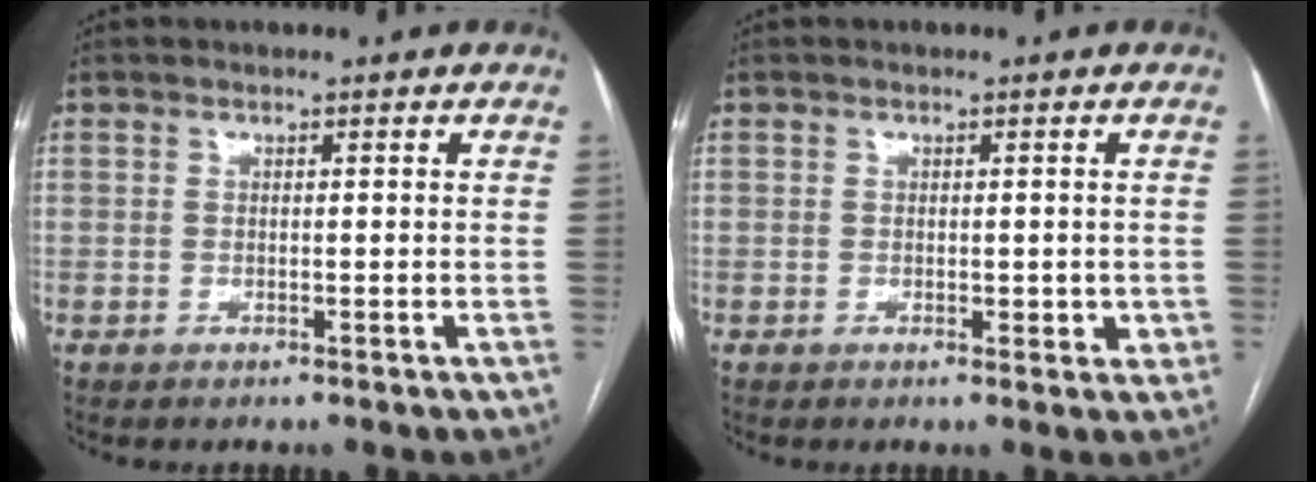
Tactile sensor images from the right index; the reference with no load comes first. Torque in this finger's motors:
{"motor_torque": [0.06, 0.10, 0.02, 0.00]}